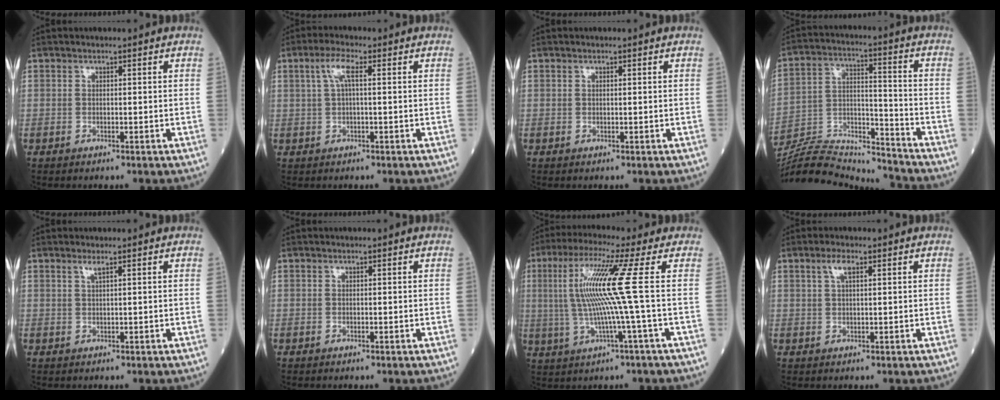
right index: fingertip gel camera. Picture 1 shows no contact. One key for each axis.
{"total": 3.4, "fx": 1.1, "fy": 0.7, "fz": 3.2, "tx": -0.067, "ty": 0.017, "tz": 0.025}
{"total": 0.0}
{"total": 16.7, "fx": -16.5, "fy": 0.3, "fz": 2.6, "tx": -0.053, "ty": 0.027, "tz": -0.283}
{"total": 1.0, "fx": 0.7, "fy": -0.2, "fz": 0.7, "tx": -0.018, "ty": 0.005, "tz": 0.019}
{"total": 0.0}
{"total": 10.8, "fx": 1.1, "fy": -2.0, "fz": 10.5, "tx": -0.213, "ty": 0.010, "tz": 0.020}
{"total": 2.3, "fx": 1.2, "fy": 0.5, "fz": 1.8, "tx": -0.039, "ty": 0.012, "tz": 0.027}